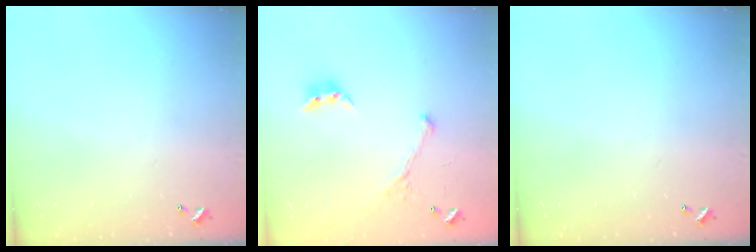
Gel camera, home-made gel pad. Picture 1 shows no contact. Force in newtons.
{"total": 2.0, "press": 2.0, "slide": 0.4}
{"total": 0.0}